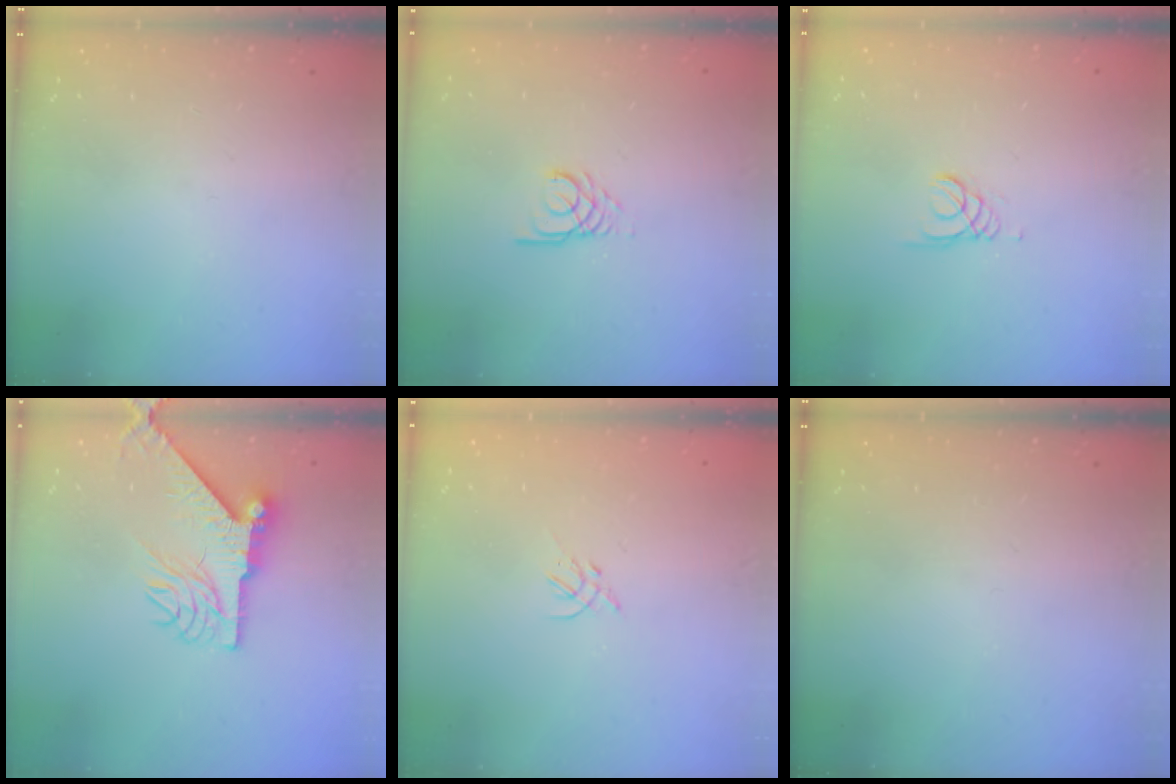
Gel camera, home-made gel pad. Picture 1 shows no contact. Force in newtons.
{"total": 3.5, "press": 3.5, "slide": 0.4}
{"total": 1.5, "press": 1.5, "slide": 0.1}
{"total": 10.2, "press": 10.1, "slide": 1.6}
{"total": 1.4, "press": 1.3, "slide": 0.5}
{"total": 0.0}